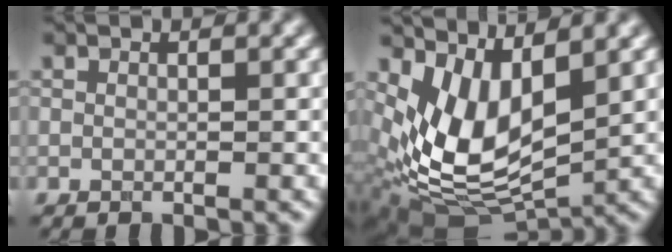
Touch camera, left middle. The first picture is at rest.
{"total": 8.1, "force": [2.1, 4.4, 6.4], "torque": [-0.138, -0.022, 0.045]}